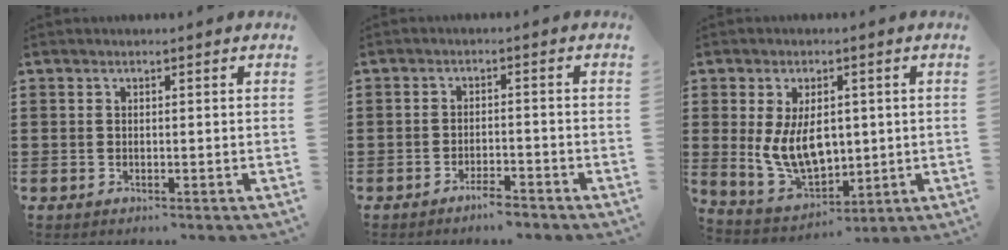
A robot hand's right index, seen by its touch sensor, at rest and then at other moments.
{"total": 2.6, "force": [-2.3, 0.3, 1.1], "torque": [-0.020, 0.004, -0.044]}
{"total": 9.0, "force": [0.8, 5.8, 6.9], "torque": [-0.148, 0.002, 0.011]}